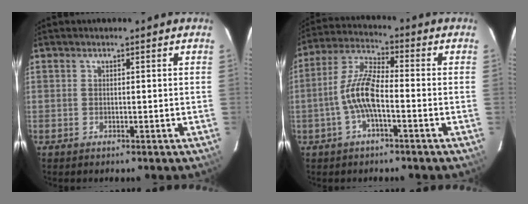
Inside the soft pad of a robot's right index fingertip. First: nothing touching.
{"total": 8.8, "force": [-2.5, 2.4, 8.1], "torque": [-0.177, 0.011, -0.051]}